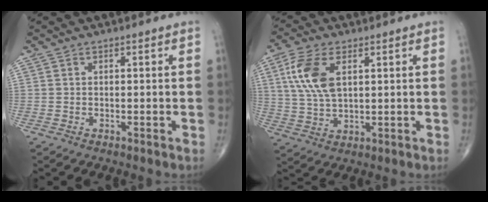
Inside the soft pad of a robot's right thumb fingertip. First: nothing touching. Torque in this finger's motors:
{"motor_torque": [-0.89, 1.13, 0.84, 0.58, 0.20]}